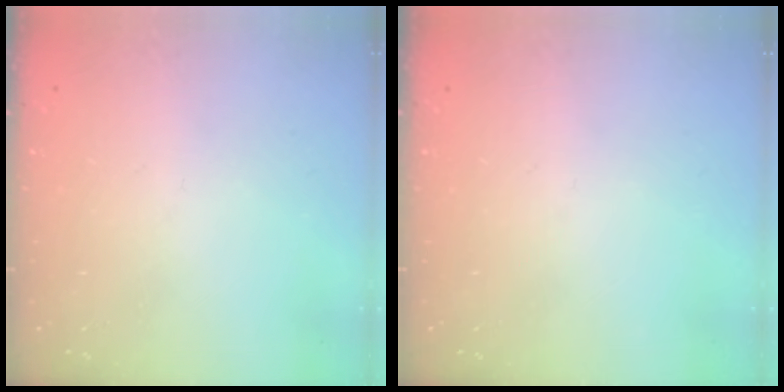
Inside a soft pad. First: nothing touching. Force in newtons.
{"total": 0.0}